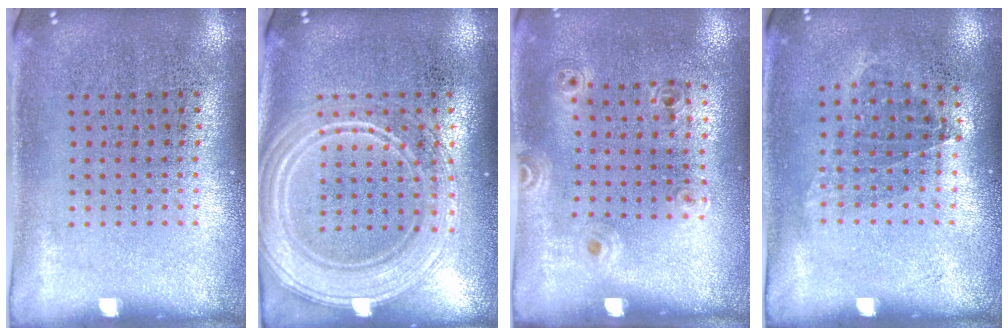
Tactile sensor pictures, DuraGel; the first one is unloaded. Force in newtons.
{"total": 2.9, "press": 2.8, "slide": 0.4}
{"total": 1.1, "press": 0.9, "slide": 0.7}
{"total": 1.0, "press": 0.8, "slide": 0.6}